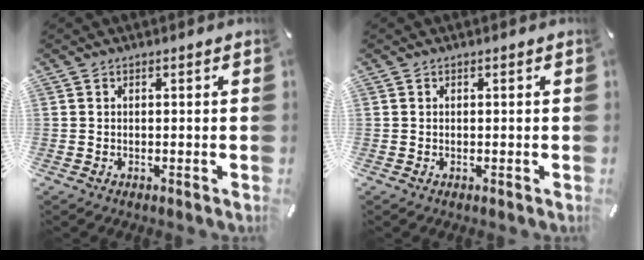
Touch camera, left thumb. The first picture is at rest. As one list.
[{"total": 0.0}]